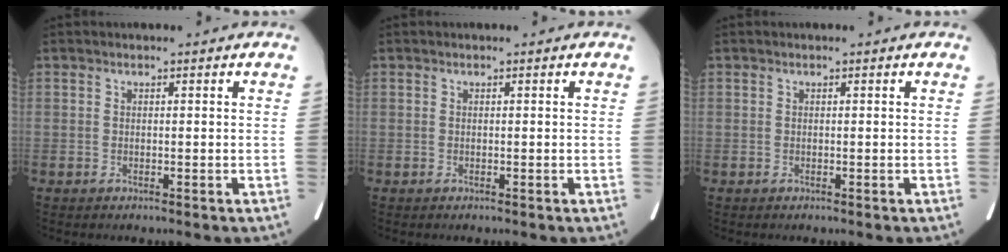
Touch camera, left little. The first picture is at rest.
{"total": 0.0}
{"total": 0.0}